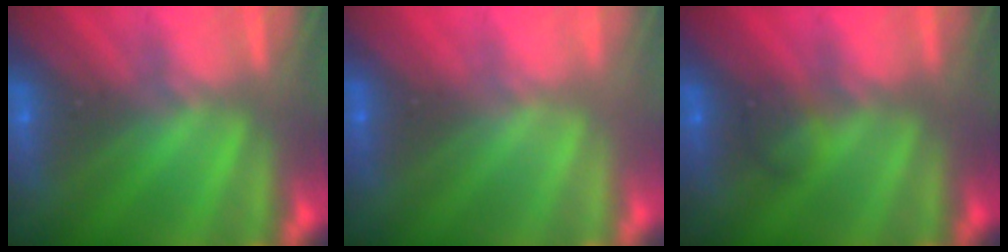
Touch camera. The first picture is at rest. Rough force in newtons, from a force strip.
{"total": 2.9}
{"total": 2.2}